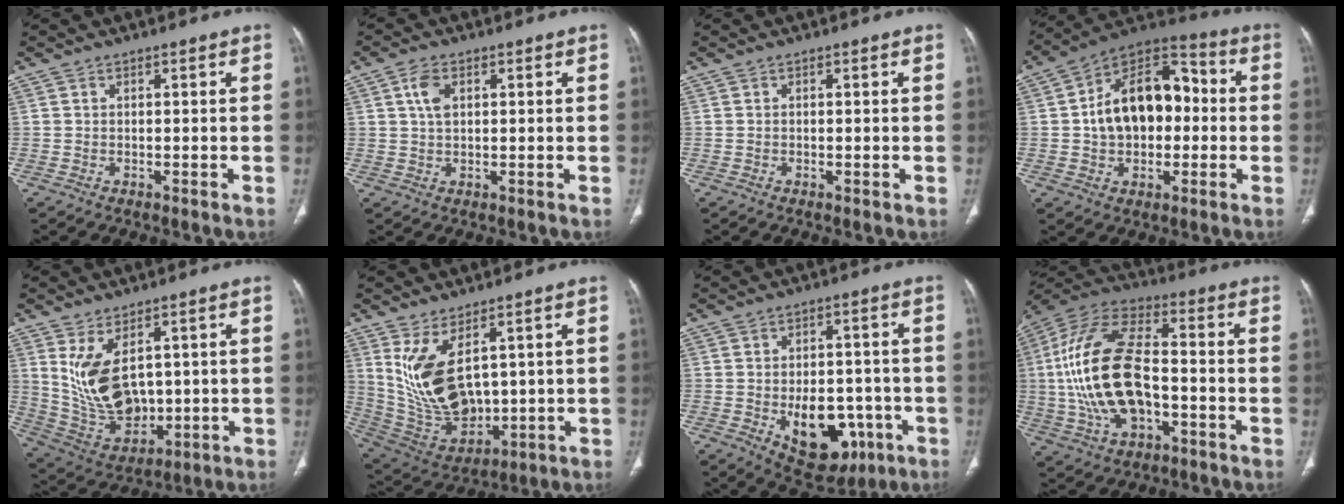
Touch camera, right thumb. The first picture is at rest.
{"total": 4.2, "force": [1.4, 2.4, 3.1], "torque": [-0.061, 0.002, 0.029]}
{"total": 0.0}
{"total": 18.0, "force": [0.4, 11.9, 13.4], "torque": [-0.178, 0.039, 0.001]}
{"total": 13.1, "force": [3.1, 7.8, 10.0], "torque": [-0.169, -0.021, 0.087]}
{"total": 14.8, "force": [4.5, 7.9, 11.7], "torque": [-0.209, -0.027, 0.119]}
{"total": 14.5, "force": [-4.5, 8.9, 10.5], "torque": [-0.109, 0.019, -0.043]}
{"total": 21.7, "force": [-2.3, 11.6, 18.2], "torque": [-0.375, 0.027, -0.037]}